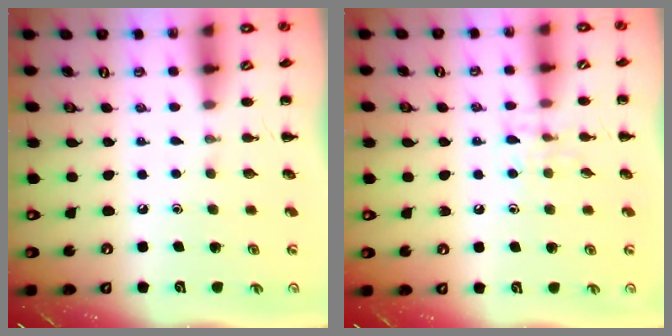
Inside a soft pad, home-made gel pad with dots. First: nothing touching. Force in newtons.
{"total": 6.1, "press": 6.0, "slide": 0.9}